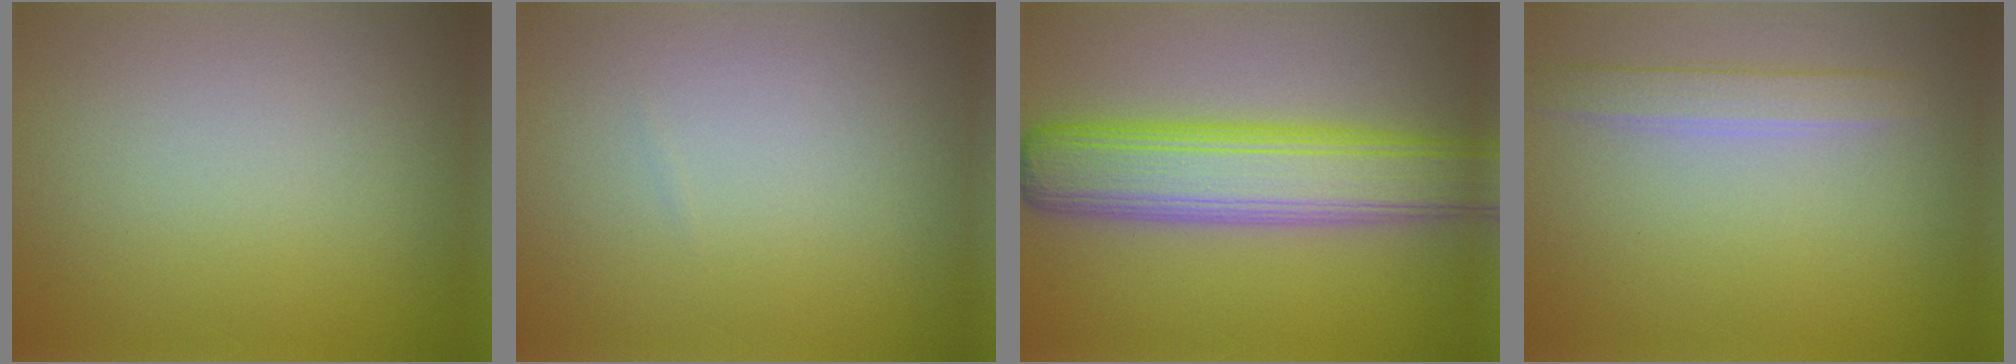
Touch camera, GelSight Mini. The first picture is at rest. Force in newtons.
{"total": 0.0}
{"total": 8.1, "press": 8.1, "slide": 0.3}
{"total": 2.2, "press": 2.2, "slide": 0.1}